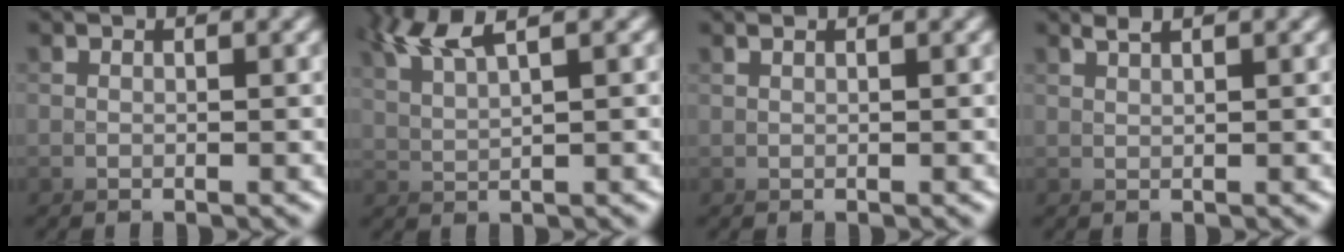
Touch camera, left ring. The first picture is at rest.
{"total": 3.0, "force": [2.7, -1.3, 0.5], "torque": [-0.041, 0.019, 0.041]}
{"total": 0.8, "force": [0.2, -0.7, 0.0], "torque": [0.012, 0.013, -0.003]}
{"total": 1.5, "force": [0.6, -1.2, 0.5], "torque": [0.009, 0.019, 0.003]}